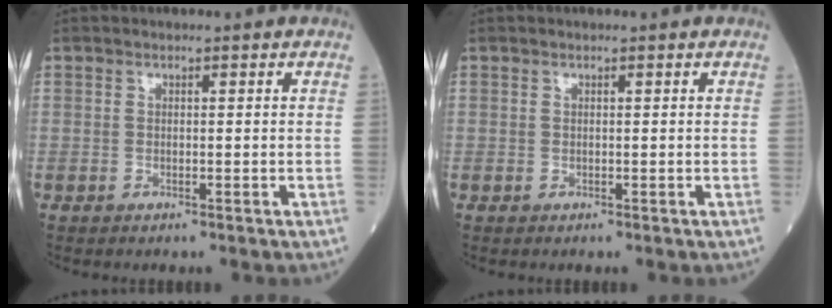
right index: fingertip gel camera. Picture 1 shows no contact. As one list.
[{"total": 0.0}]